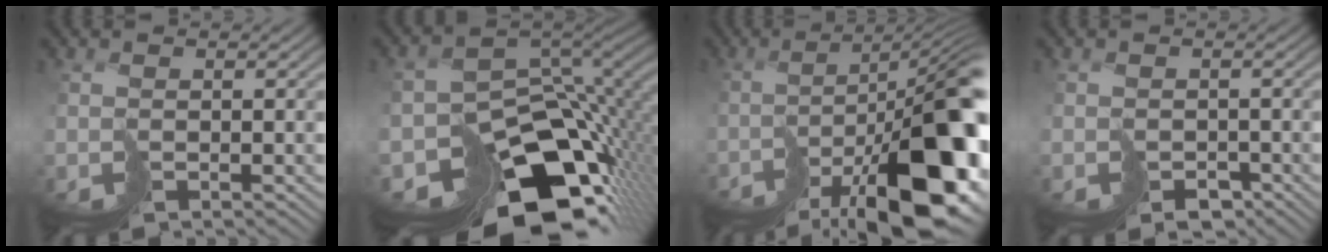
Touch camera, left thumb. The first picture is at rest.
{"total": 14.8, "force": [-7.4, 9.0, 9.2], "torque": [-0.170, -0.039, -0.097]}
{"total": 17.7, "force": [-8.7, 5.6, 14.4], "torque": [-0.188, -0.018, -0.130]}
{"total": 3.1, "force": [-2.1, 2.1, 1.0], "torque": [-0.009, -0.009, -0.027]}